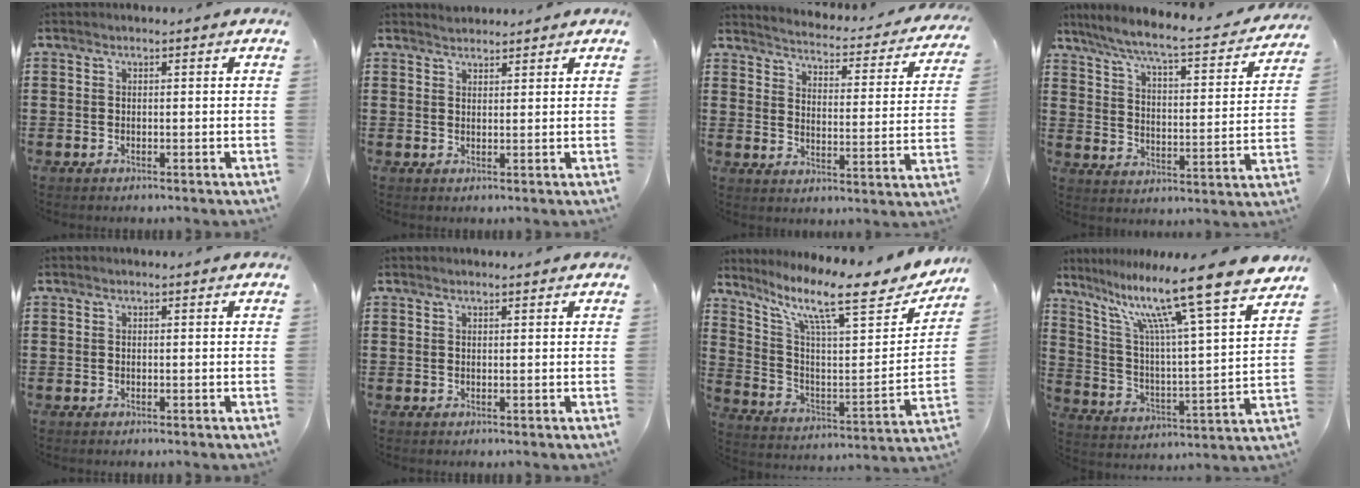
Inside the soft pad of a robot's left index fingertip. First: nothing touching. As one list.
[{"total": 1.6, "force": [1.6, 0.3, -0.1], "torque": [-0.001, 0.002, 0.033]}, {"total": 3.0, "force": [3.0, -0.3, 0.4], "torque": [-0.029, -0.033, 0.043]}, {"total": 6.1, "force": [5.2, -0.2, 3.1], "torque": [-0.084, -0.041, 0.081]}, {"total": 0.0}, {"total": 0.6, "force": [0.5, 0.0, 0.4], "torque": [-0.007, -0.001, 0.010]}, {"total": 12.5, "force": [9.2, 2.1, 8.2], "torque": [-0.171, -0.063, 0.146]}, {"total": 14.5, "force": [11.2, 0.0, 9.1], "torque": [-0.189, -0.081, 0.176]}]